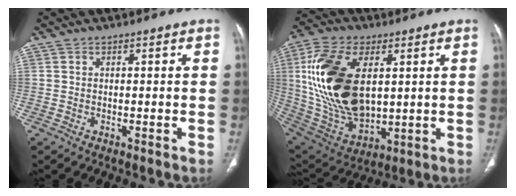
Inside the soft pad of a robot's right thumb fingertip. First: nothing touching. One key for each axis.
{"total": 23.4, "fx": 4.0, "fy": 13.5, "fz": 18.7, "tx": -0.364, "ty": -0.019, "tz": 0.087}